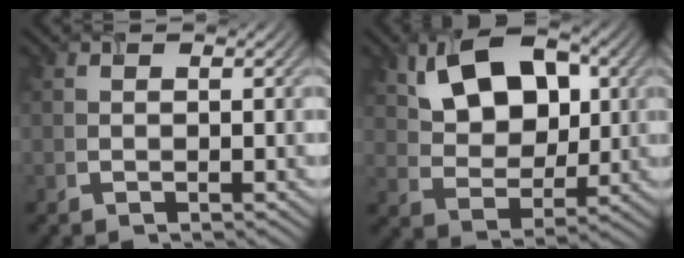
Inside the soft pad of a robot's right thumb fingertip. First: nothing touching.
{"total": 10.8, "force": [3.9, 6.8, 7.3], "torque": [-0.133, 0.006, 0.060]}